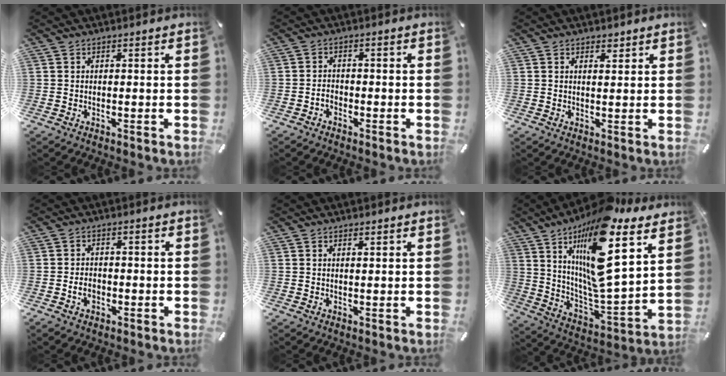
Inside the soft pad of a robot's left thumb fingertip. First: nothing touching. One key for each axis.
{"total": 2.3, "fx": -1.3, "fy": 1.5, "fz": 1.2, "tx": -0.023, "ty": 0.009, "tz": -0.026}
{"total": 1.6, "fx": 1.2, "fy": 0.9, "fz": 0.6, "tx": -0.005, "ty": -0.003, "tz": 0.021}
{"total": 3.5, "fx": -1.3, "fy": 2.5, "fz": 2.1, "tx": -0.045, "ty": 0.004, "tz": -0.024}
{"total": 0.7, "fx": 0.4, "fy": 0.1, "fz": 0.5, "tx": -0.009, "ty": 0.000, "tz": 0.007}
{"total": 20.9, "fx": 12.5, "fy": 5.8, "fz": 15.7, "tx": -0.297, "ty": -0.090, "tz": 0.198}